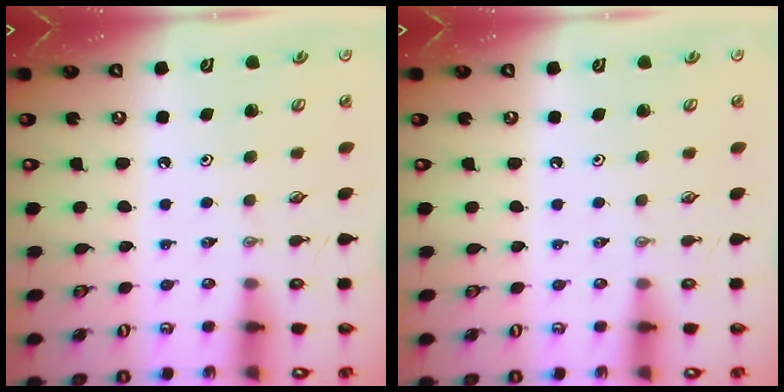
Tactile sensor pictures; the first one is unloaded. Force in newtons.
{"total": 0.0}